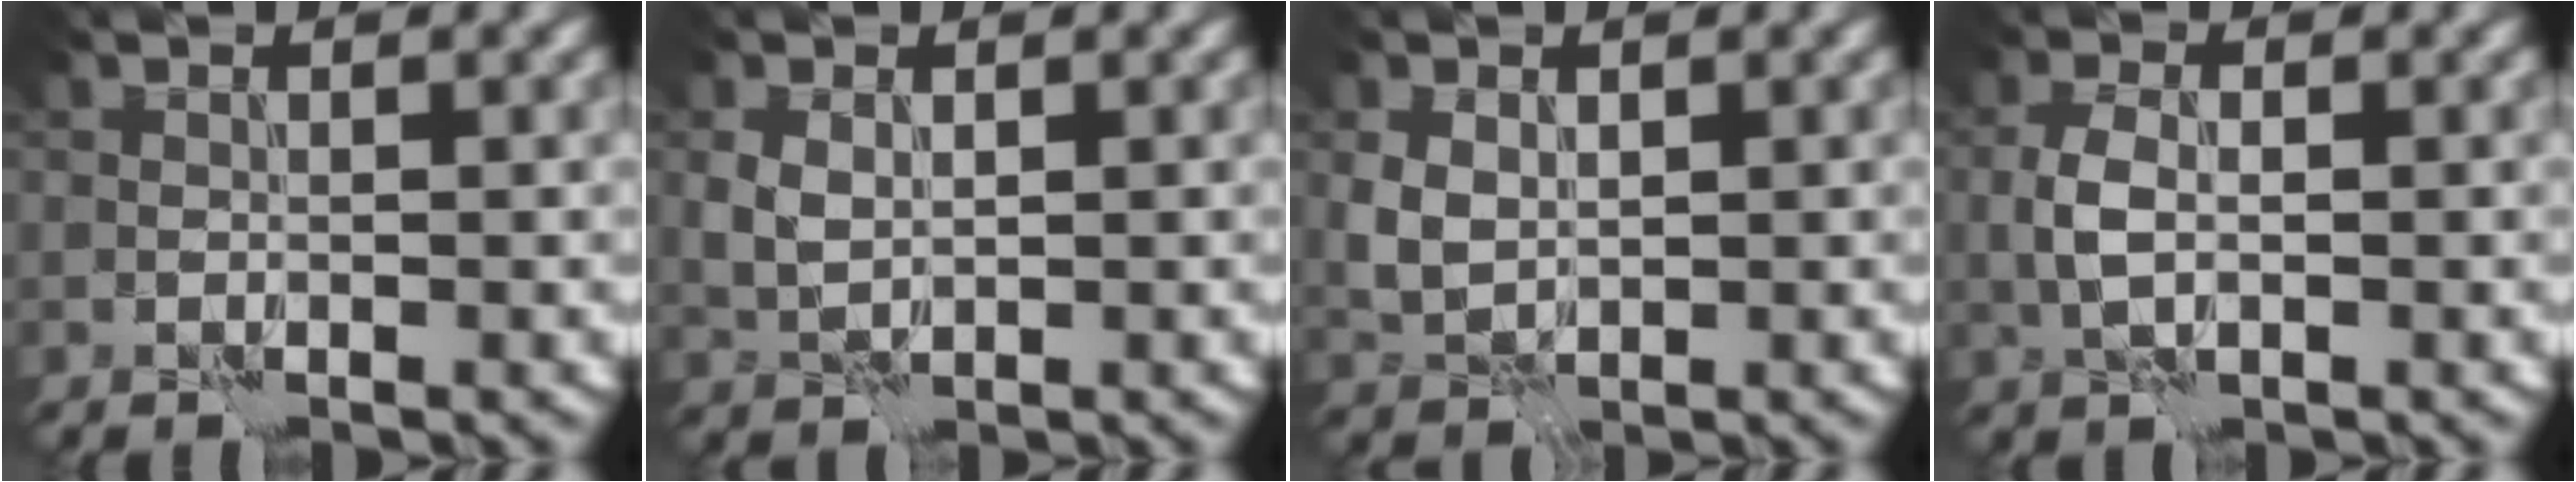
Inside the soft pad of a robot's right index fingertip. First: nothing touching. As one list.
[{"total": 1.7, "force": [0.5, 1.2, 1.0], "torque": [-0.029, 0.000, 0.014]}, {"total": 2.2, "force": [0.5, 1.7, 1.4], "torque": [-0.035, 0.000, 0.013]}, {"total": 2.3, "force": [-0.3, 1.3, 1.9], "torque": [-0.044, 0.002, -0.007]}]